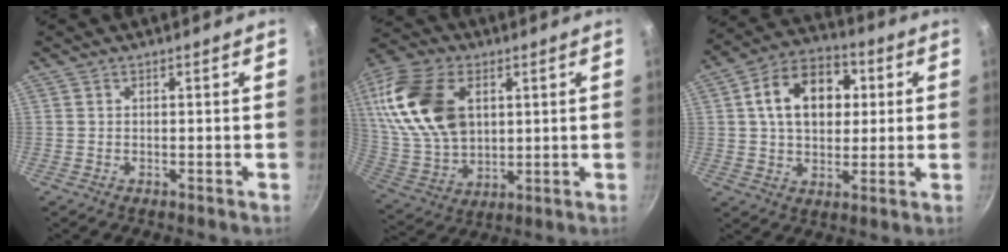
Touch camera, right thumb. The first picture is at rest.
{"total": 21.7, "force": [5.9, 14.1, 15.4], "torque": [-0.301, -0.009, 0.118]}
{"total": 15.5, "force": [3.2, 10.8, 10.6], "torque": [-0.136, 0.019, 0.040]}